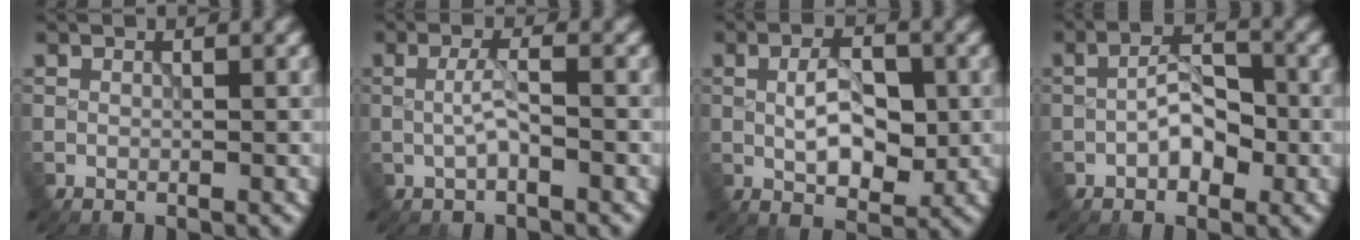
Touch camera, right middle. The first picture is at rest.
{"total": 2.0, "force": [-0.3, 0.5, 1.9], "torque": [-0.040, 0.003, -0.008]}
{"total": 4.8, "force": [-0.1, 2.4, 4.2], "torque": [-0.074, 0.000, -0.002]}
{"total": 3.5, "force": [-1.1, 1.8, 2.8], "torque": [-0.047, 0.009, -0.021]}